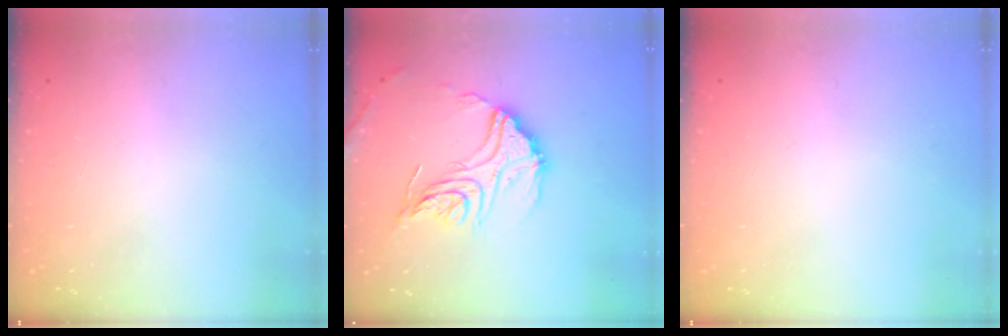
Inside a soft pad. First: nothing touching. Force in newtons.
{"total": 19.3, "press": 19.2, "slide": 1.9}
{"total": 0.0}